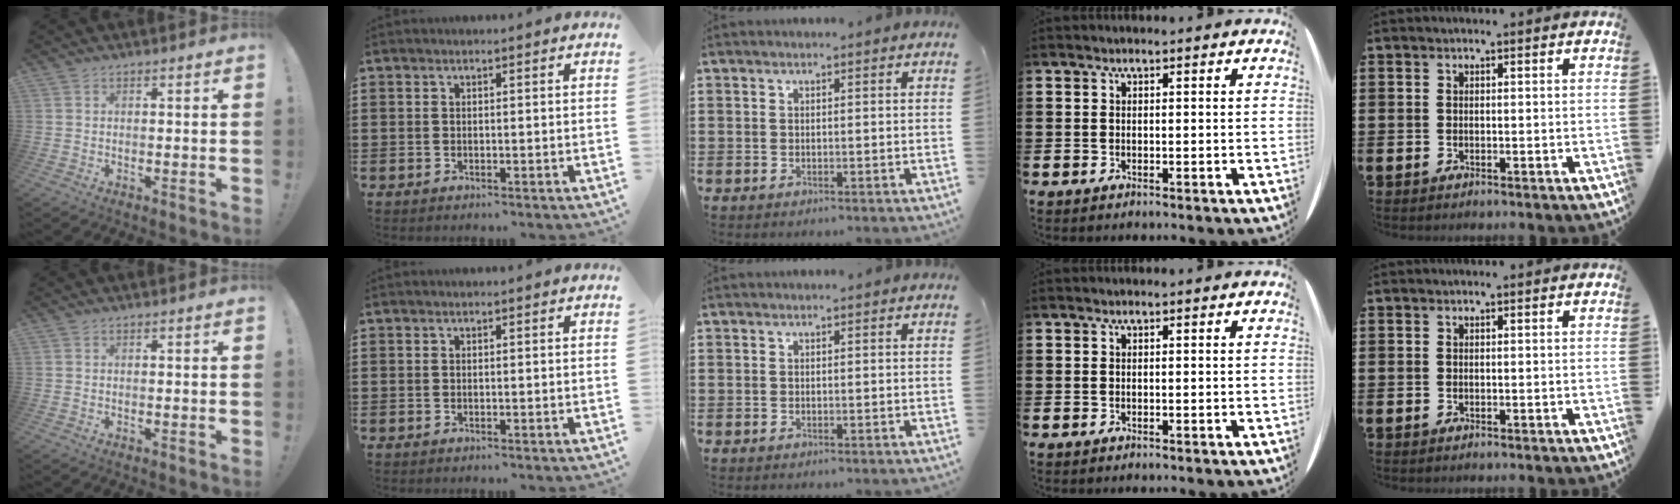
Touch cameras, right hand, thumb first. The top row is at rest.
{}